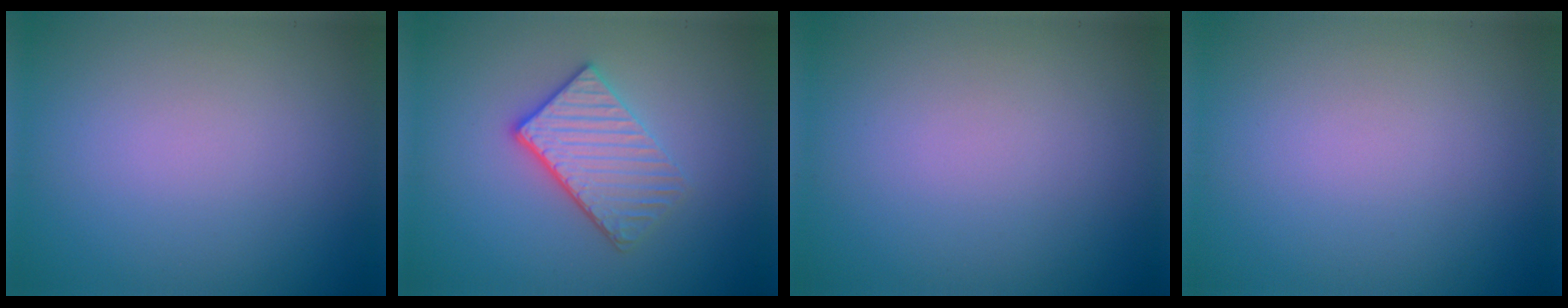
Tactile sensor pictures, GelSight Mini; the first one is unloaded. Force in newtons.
{"total": 3.8, "press": 3.2, "slide": 2.0}
{"total": 0.0}
{"total": 0.0}